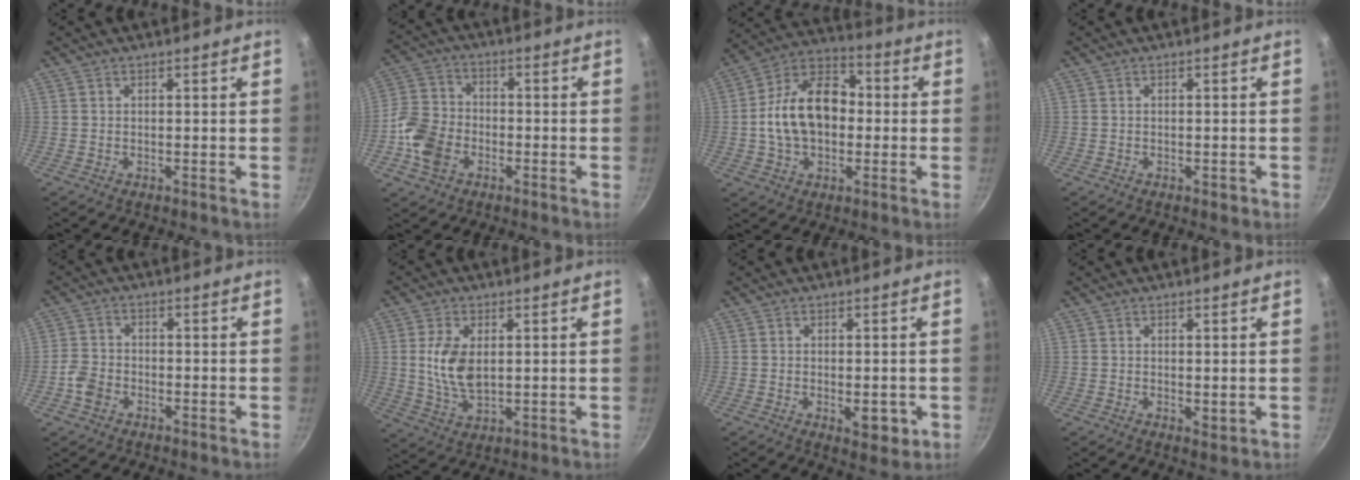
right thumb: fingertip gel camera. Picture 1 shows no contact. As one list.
[{"total": 10.0, "force": [-3.5, 7.5, 5.5], "torque": [-0.092, 0.021, -0.082]}, {"total": 16.4, "force": [-0.4, 11.4, 11.8], "torque": [-0.170, 0.038, -0.022]}, {"total": 1.1, "force": [-0.5, 0.7, 0.7], "torque": [-0.008, 0.002, -0.007]}, {"total": 4.1, "force": [-2.0, 3.0, 1.9], "torque": [-0.039, 0.022, -0.043]}, {"total": 8.7, "force": [1.5, 5.0, 7.0], "torque": [-0.135, -0.014, 0.033]}, {"total": 5.0, "force": [-1.2, 2.6, 4.1], "torque": [-0.043, -0.004, -0.012]}, {"total": 1.6, "force": [0.4, 1.0, 1.2], "torque": [-0.018, -0.006, 0.006]}]